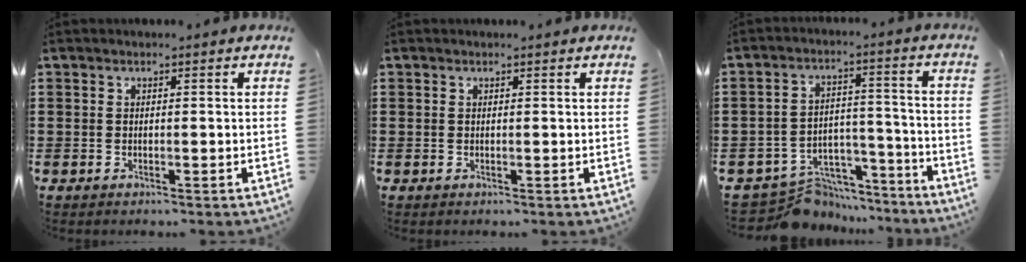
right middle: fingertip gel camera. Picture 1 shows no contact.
{"total": 0.0}
{"total": 7.7, "force": [-7.1, 2.6, 1.0], "torque": [-0.023, 0.023, -0.139]}